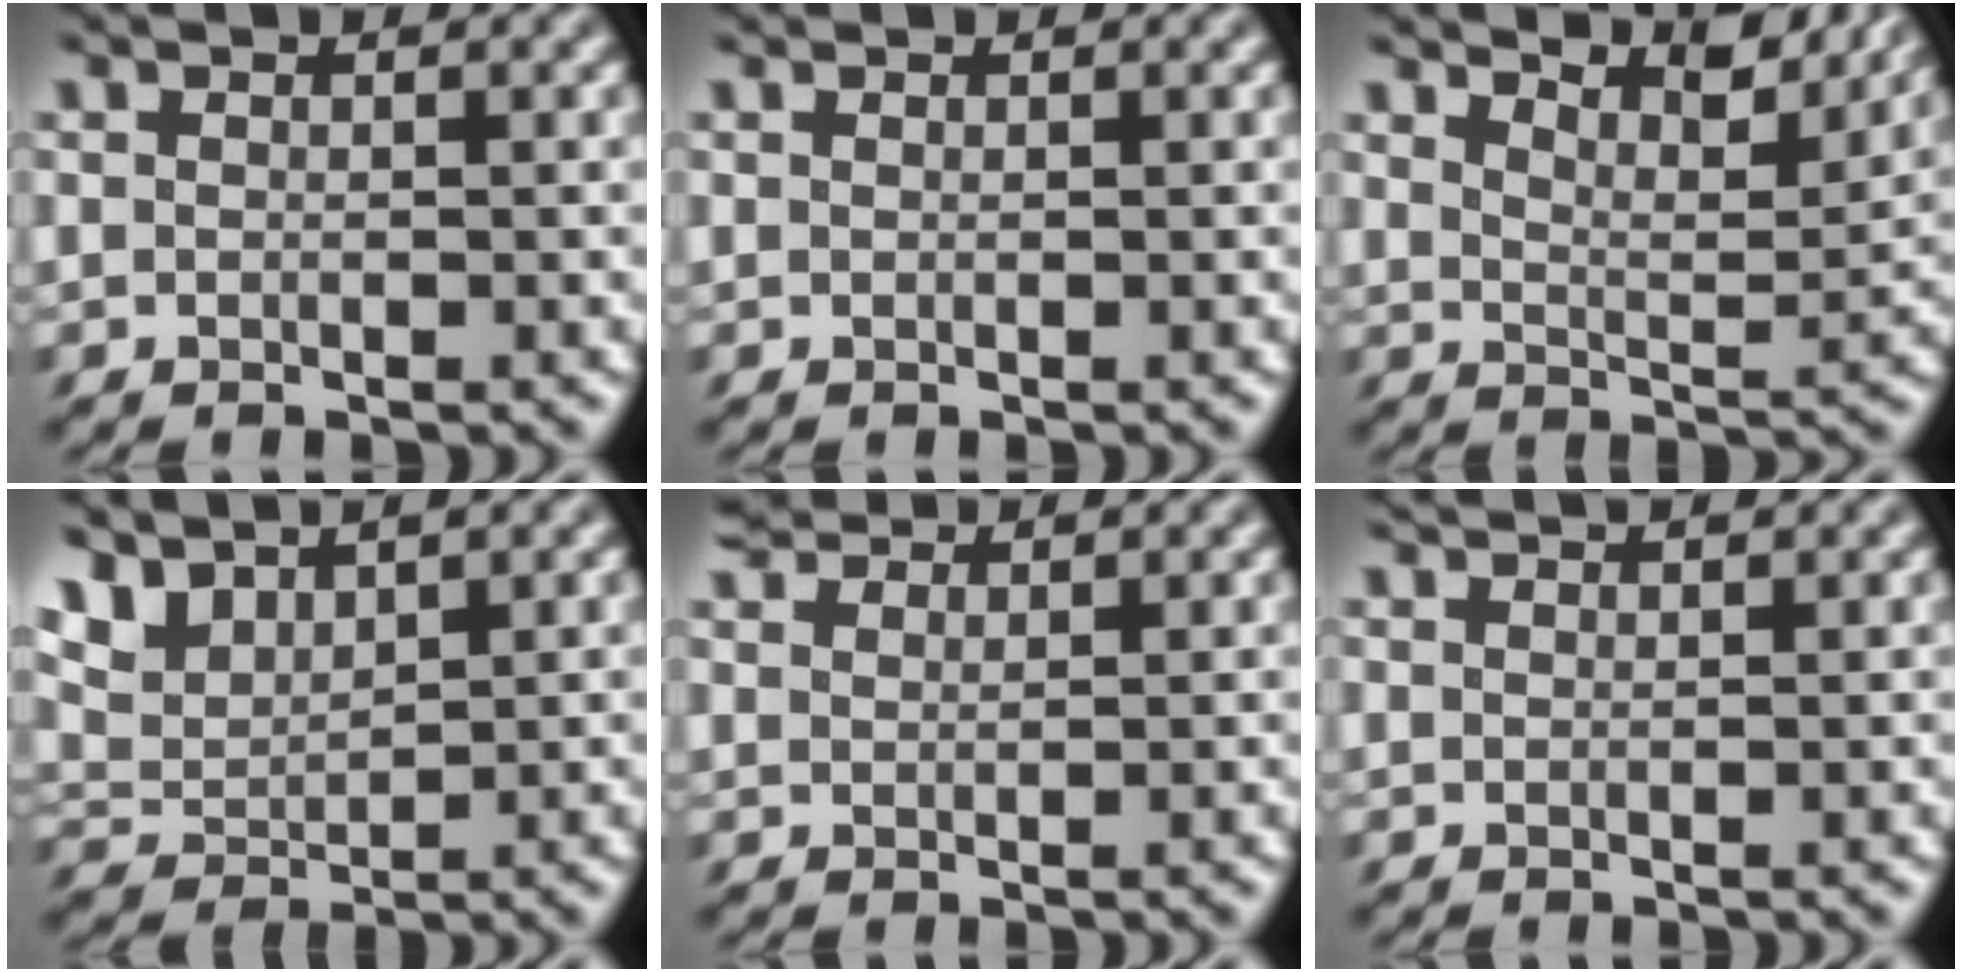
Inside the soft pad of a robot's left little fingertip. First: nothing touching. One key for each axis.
{"total": 0.6, "fx": 0.3, "fy": 0.5, "fz": -0.1, "tx": -0.004, "ty": 0.002, "tz": 0.008}
{"total": 6.6, "fx": 6.0, "fy": 0.8, "fz": 2.6, "tx": -0.054, "ty": 0.004, "tz": 0.067}
{"total": 3.4, "fx": 2.4, "fy": 1.0, "fz": 2.2, "tx": -0.053, "ty": 0.006, "tz": 0.038}
{"total": 3.3, "fx": 2.8, "fy": 1.4, "fz": 1.1, "tx": -0.054, "ty": 0.015, "tz": 0.055}
{"total": 1.8, "fx": 1.8, "fy": -0.1, "fz": 0.4, "tx": -0.016, "ty": 0.013, "tz": 0.035}